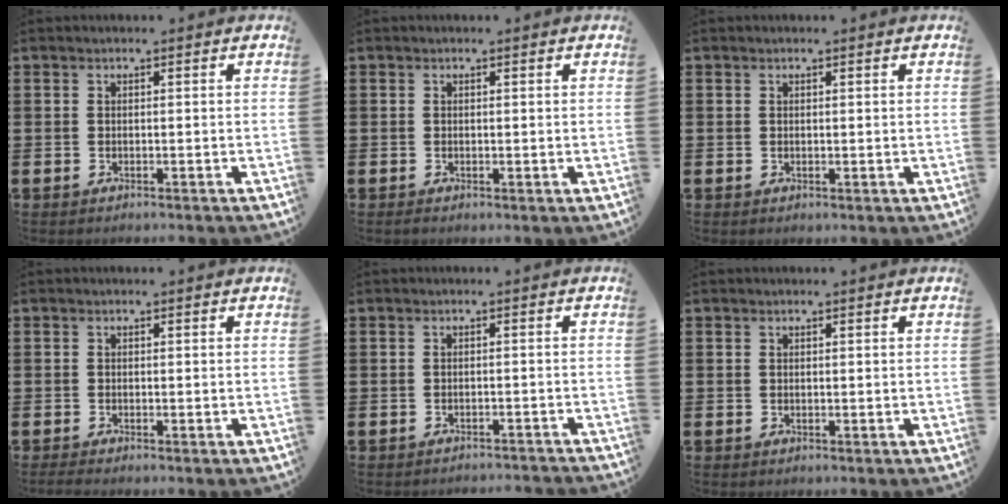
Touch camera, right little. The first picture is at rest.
{"total": 0.0}
{"total": 0.0}
{"total": 0.6, "force": [-0.1, 0.1, 0.5], "torque": [-0.009, 0.000, -0.002]}
{"total": 1.2, "force": [-1.2, -0.2, 0.0], "torque": [-0.001, 0.003, -0.026]}
{"total": 0.0}